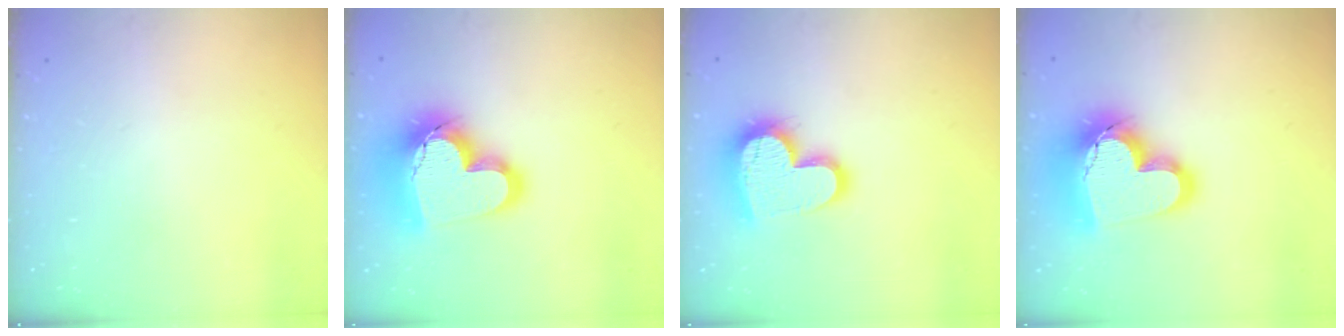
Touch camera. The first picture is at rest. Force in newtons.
{"total": 21.8, "press": 21.7, "slide": 1.8}
{"total": 18.2, "press": 18.1, "slide": 1.5}
{"total": 21.8, "press": 21.7, "slide": 1.8}